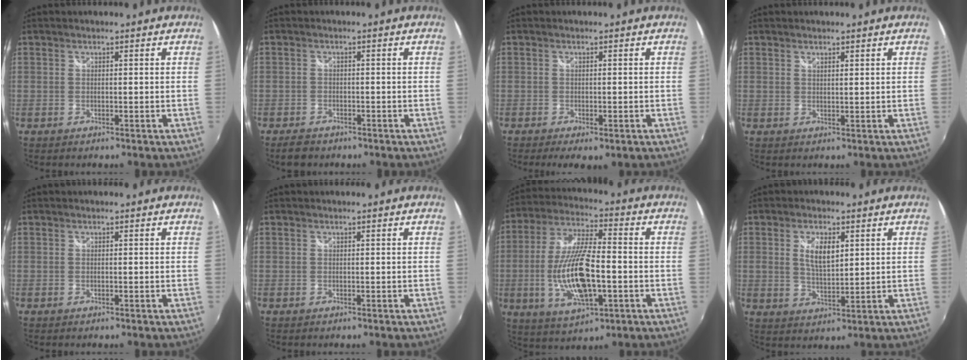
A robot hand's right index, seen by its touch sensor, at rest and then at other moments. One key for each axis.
{"total": 3.6, "fx": -2.8, "fy": 1.9, "fz": 1.2, "tx": -0.036, "ty": -0.005, "tz": -0.047}
{"total": 4.1, "fx": -2.5, "fy": 1.4, "fz": 2.9, "tx": -0.058, "ty": -0.019, "tz": -0.034}
{"total": 1.1, "fx": 0.9, "fy": 0.2, "fz": 0.5, "tx": -0.006, "ty": 0.000, "tz": 0.015}
{"total": 0.0}
{"total": 0.0}
{"total": 16.5, "fx": -3.5, "fy": 5.9, "fz": 15.0, "tx": -0.305, "ty": -0.009, "tz": -0.057}
{"total": 5.9, "fx": 1.8, "fy": 2.7, "fz": 4.9, "tx": -0.090, "ty": 0.000, "tz": 0.035}